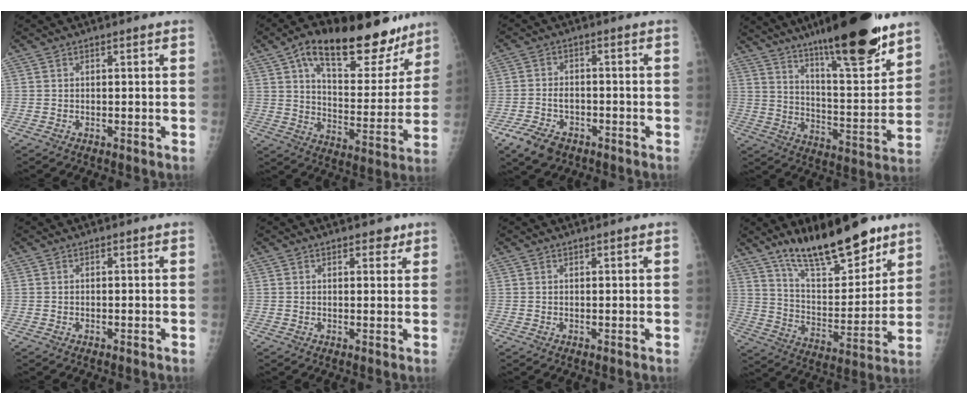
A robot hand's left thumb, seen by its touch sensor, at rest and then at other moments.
{"total": 24.1, "force": [16.0, 10.4, 14.8], "torque": [-0.175, -0.047, 0.245]}
{"total": 7.3, "force": [-4.5, 4.4, 3.7], "torque": [-0.071, 0.017, -0.075]}
{"total": 23.9, "force": [17.0, 4.1, 16.3], "torque": [-0.231, -0.079, 0.276]}
{"total": 0.0}
{"total": 2.5, "force": [1.8, 1.3, 1.3], "torque": [-0.002, -0.008, 0.021]}
{"total": 0.7, "force": [0.5, 0.0, 0.5], "torque": [-0.008, -0.002, 0.009]}
{"total": 20.3, "force": [14.6, 6.3, 12.5], "torque": [-0.161, -0.086, 0.248]}